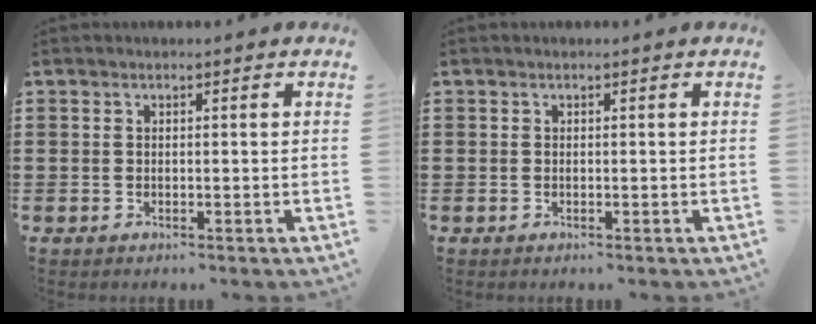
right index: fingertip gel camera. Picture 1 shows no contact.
{"total": 0.0}